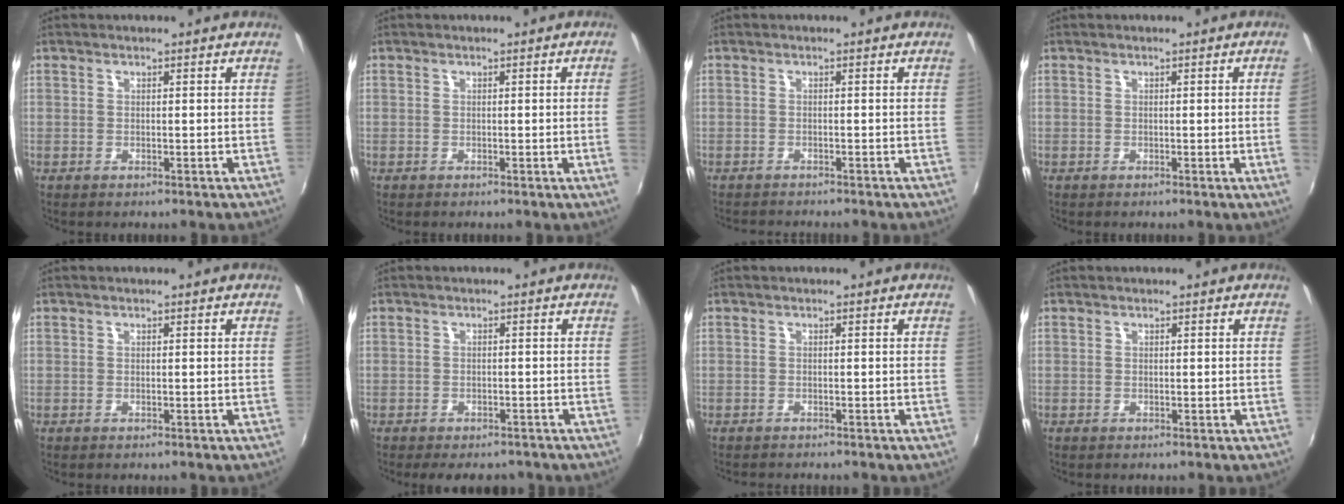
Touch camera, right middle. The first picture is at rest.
{"total": 1.7, "force": [0.1, -1.0, 1.3], "torque": [-0.011, -0.011, 0.004]}
{"total": 2.5, "force": [-2.4, 0.1, 0.5], "torque": [-0.022, -0.013, -0.041]}
{"total": 2.0, "force": [0.1, -1.2, 1.6], "torque": [-0.015, -0.012, 0.004]}
{"total": 0.0}
{"total": 7.0, "force": [-5.8, 2.7, 3.1], "torque": [-0.067, -0.012, -0.078]}
{"total": 1.9, "force": [-1.8, 0.2, 0.4], "torque": [-0.016, -0.010, -0.029]}
{"total": 0.0}